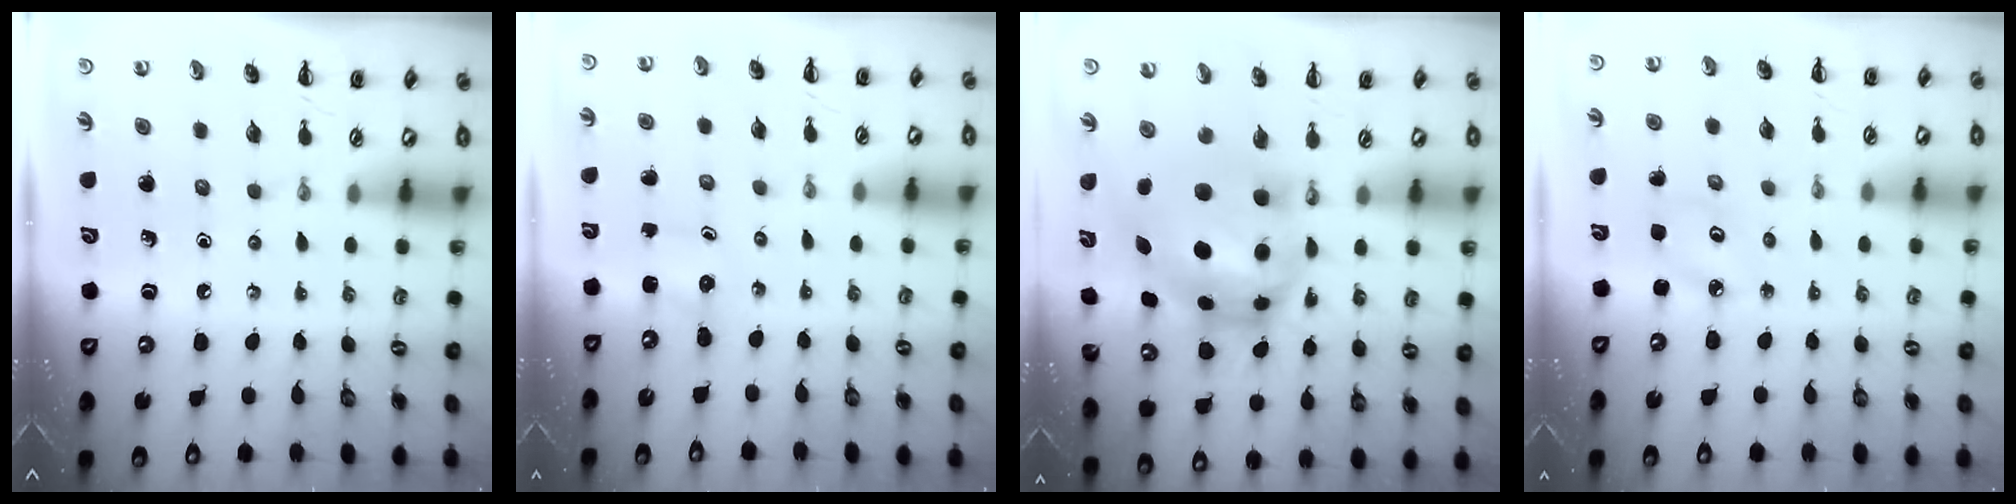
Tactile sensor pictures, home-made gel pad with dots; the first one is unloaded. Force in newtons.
{"total": 1.3, "press": 1.2, "slide": 0.3}
{"total": 7.7, "press": 7.6, "slide": 1.6}
{"total": 3.2, "press": 3.2, "slide": 0.5}